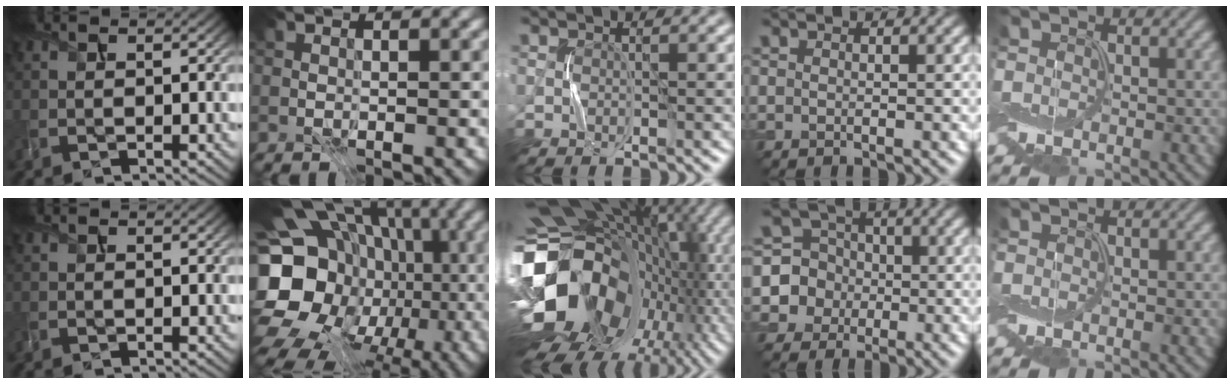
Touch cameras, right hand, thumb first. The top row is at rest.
{"index": {"total": 23.0, "force": [-3.8, 20.2, 10.2], "torque": [-0.209, 0.001, -0.090]}, "middle": {"total": 17.7, "force": [-3.7, 12.6, 11.9], "torque": [-0.234, -0.029, -0.041]}, "ring": {"total": 5.7, "force": [-0.9, 5.7, 0.2], "torque": [0.008, 0.029, -0.036]}}